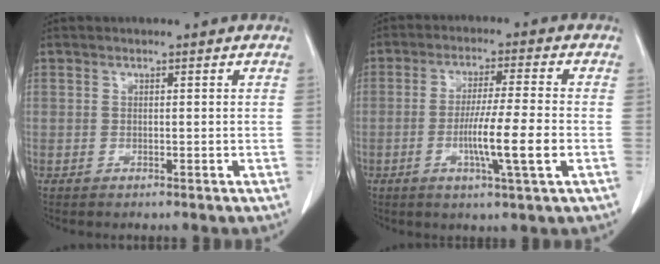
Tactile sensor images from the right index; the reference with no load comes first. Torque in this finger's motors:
{"motor_torque": [1.14, -0.63, 0.71, 0.13]}